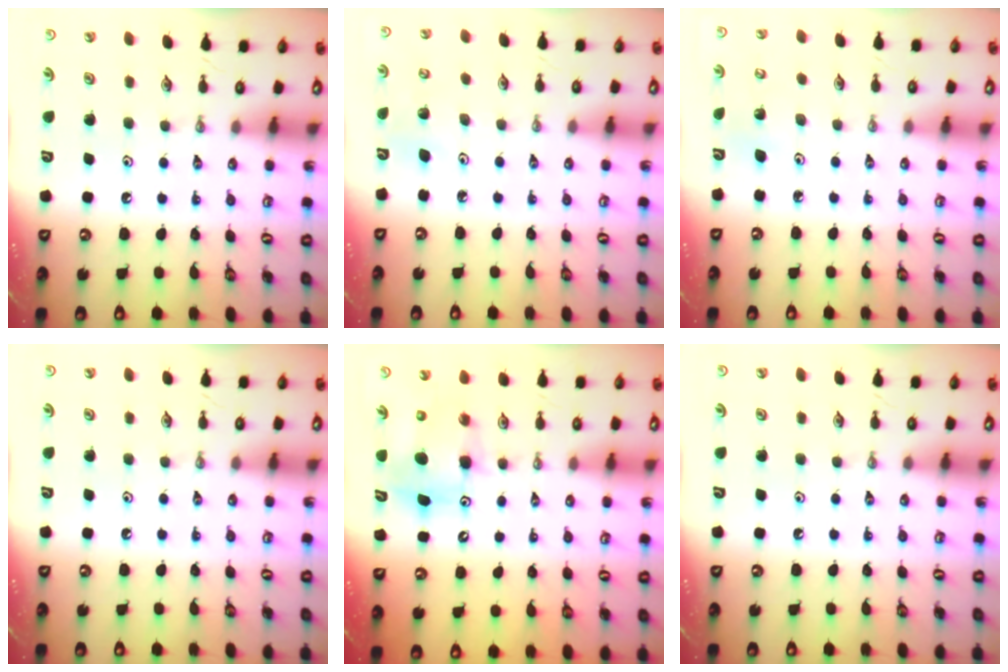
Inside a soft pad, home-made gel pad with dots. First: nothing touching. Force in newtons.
{"total": 5.0, "press": 4.7, "slide": 1.7}
{"total": 3.5, "press": 3.2, "slide": 1.3}
{"total": 0.0}
{"total": 7.9, "press": 7.6, "slide": 2.1}
{"total": 0.0}